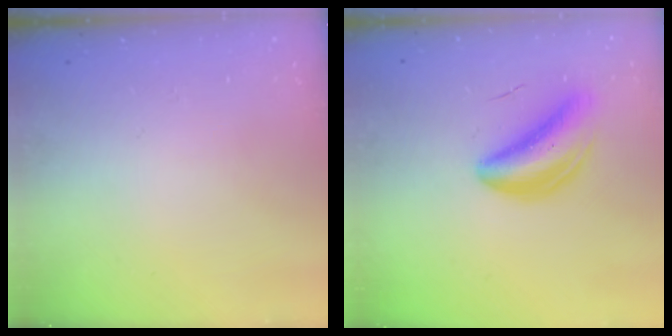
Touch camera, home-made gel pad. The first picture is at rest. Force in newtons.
{"total": 8.0, "press": 7.7, "slide": 2.0}